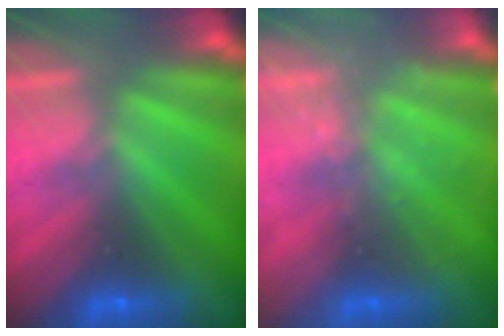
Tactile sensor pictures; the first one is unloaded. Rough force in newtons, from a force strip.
{"total": 2.1}